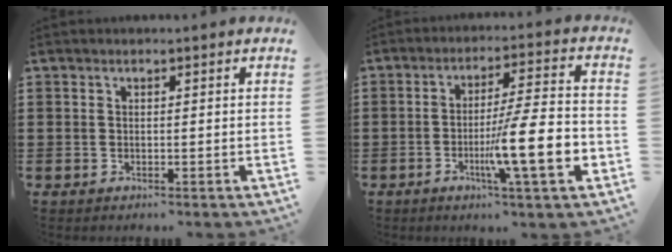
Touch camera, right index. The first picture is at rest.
{"total": 12.8, "force": [-3.9, 1.5, 12.1], "torque": [-0.194, -0.011, -0.072]}